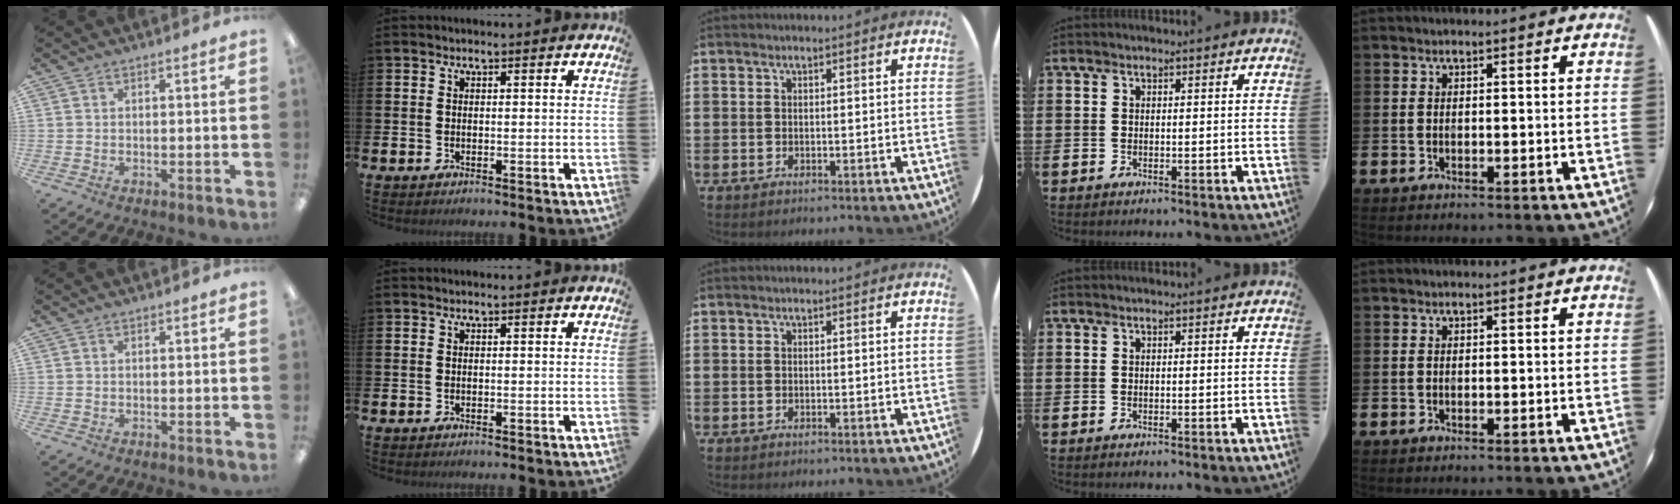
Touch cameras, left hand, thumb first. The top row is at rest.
{}